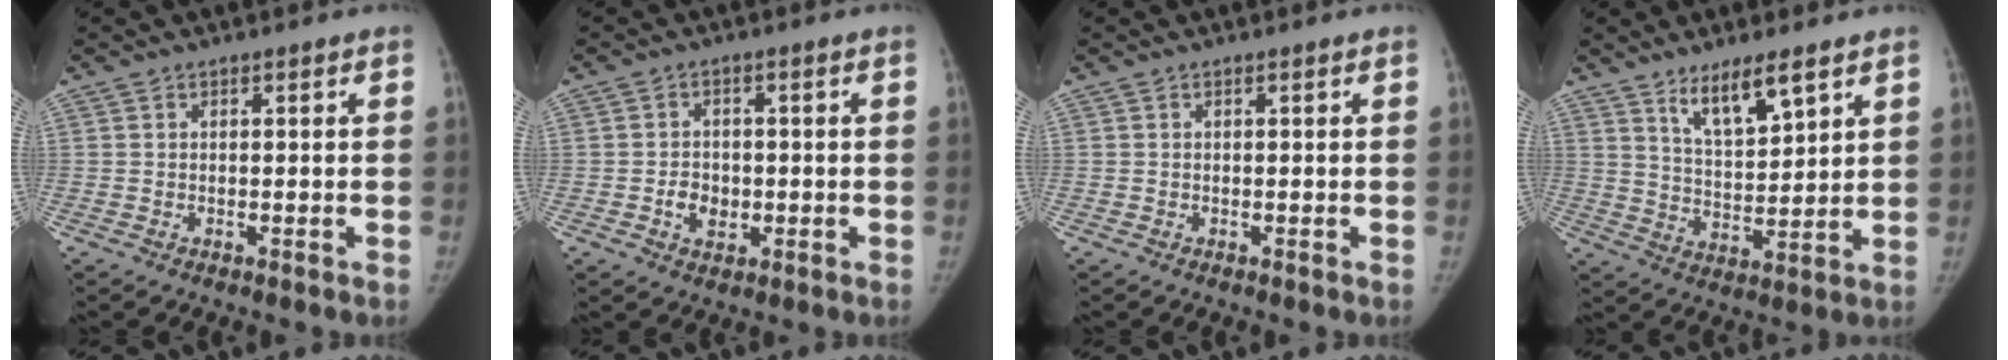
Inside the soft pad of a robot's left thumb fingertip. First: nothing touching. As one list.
[{"total": 4.3, "force": [-1.0, 3.5, 2.2], "torque": [-0.017, 0.006, -0.015]}, {"total": 0.0}, {"total": 8.9, "force": [5.9, 2.5, 6.2], "torque": [-0.095, -0.045, 0.111]}]